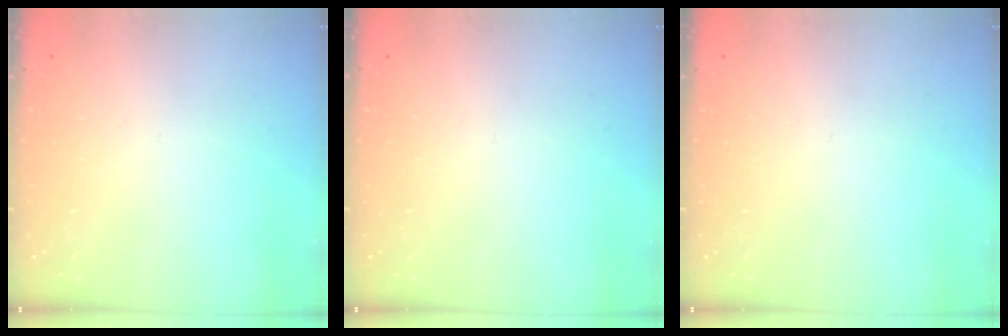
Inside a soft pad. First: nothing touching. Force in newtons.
{"total": 0.0}
{"total": 0.0}